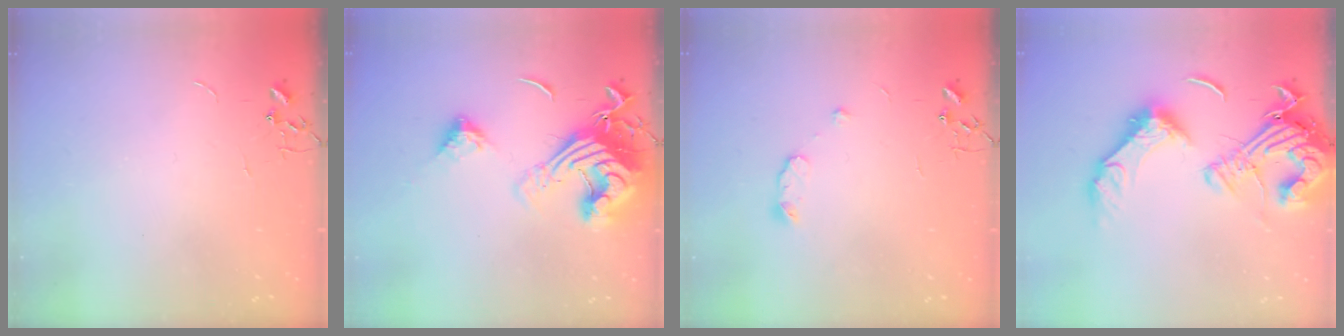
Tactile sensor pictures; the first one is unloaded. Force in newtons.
{"total": 20.9, "press": 20.7, "slide": 2.4}
{"total": 6.7, "press": 6.7, "slide": 0.9}
{"total": 22.6, "press": 22.3, "slide": 3.7}